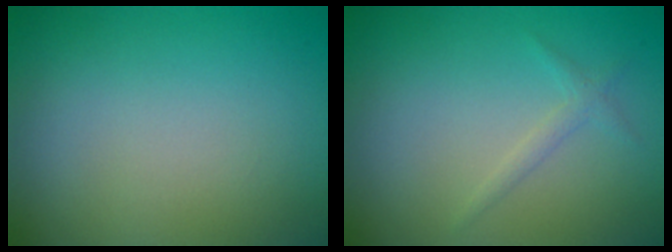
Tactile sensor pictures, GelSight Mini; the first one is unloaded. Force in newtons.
{"total": 1.1, "press": 1.1, "slide": 0.0}